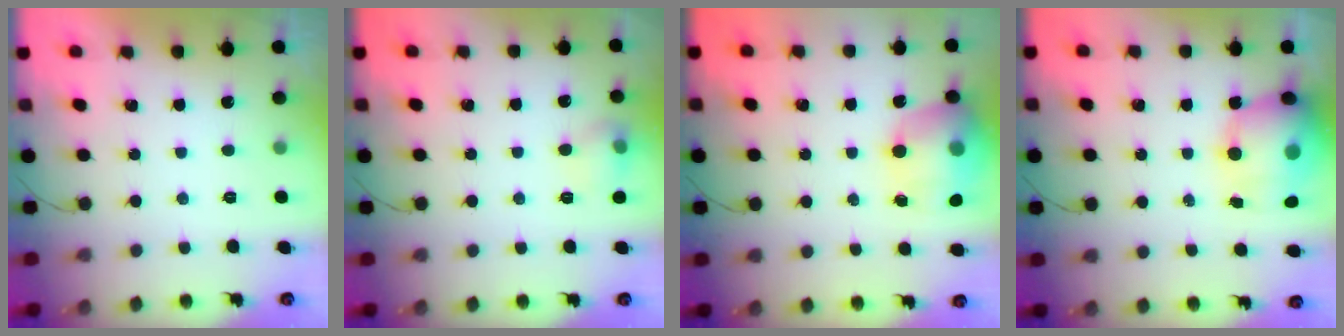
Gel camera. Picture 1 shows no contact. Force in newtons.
{"total": 7.6, "press": 7.5, "slide": 1.4}
{"total": 17.2, "press": 17.1, "slide": 2.0}
{"total": 17.1, "press": 16.5, "slide": 4.2}